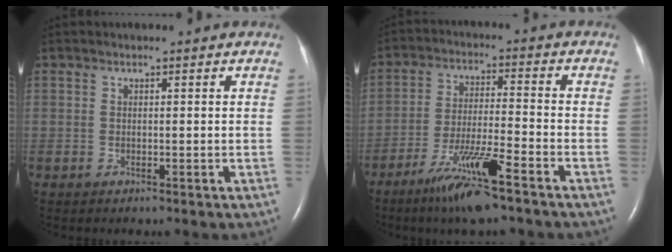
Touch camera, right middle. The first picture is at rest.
{"total": 10.4, "force": [-6.9, 0.1, 7.8], "torque": [-0.151, -0.027, -0.127]}